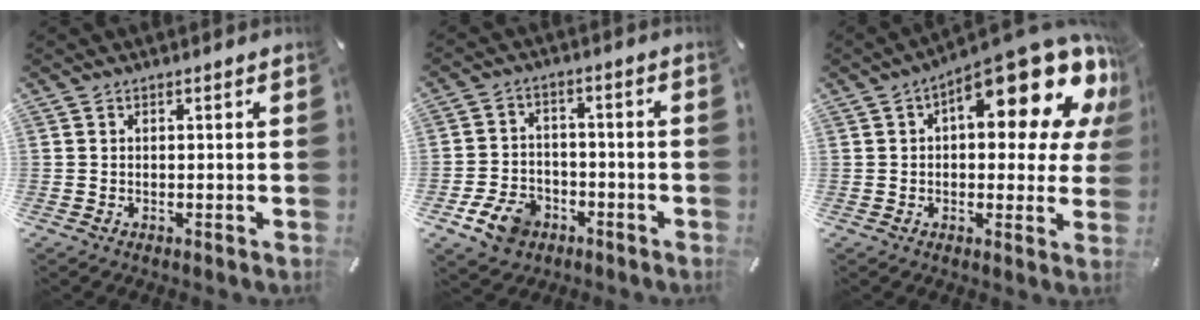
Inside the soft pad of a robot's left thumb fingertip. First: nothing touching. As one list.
[{"total": 8.9, "force": [-4.7, 6.5, 3.9], "torque": [-0.071, 0.034, -0.084]}, {"total": 19.5, "force": [9.6, 7.4, 15.3], "torque": [-0.198, -0.079, 0.151]}]